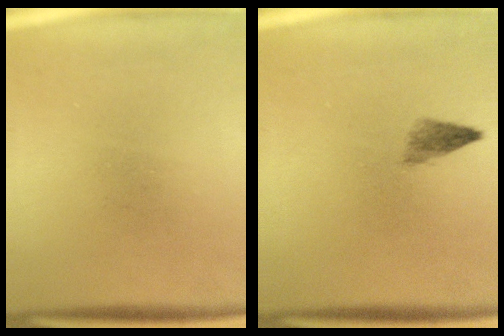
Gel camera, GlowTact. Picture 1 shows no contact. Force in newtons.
{"total": 1.9}